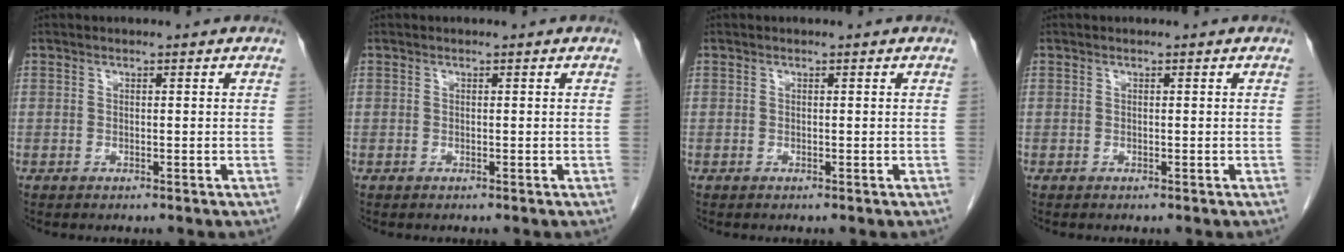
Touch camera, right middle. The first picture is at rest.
{"total": 0.0}
{"total": 0.0}
{"total": 0.0}